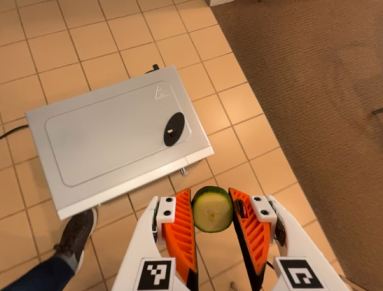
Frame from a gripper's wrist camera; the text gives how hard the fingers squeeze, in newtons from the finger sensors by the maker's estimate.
{"total": 8.2, "left": 8.1, "right": 8.3}